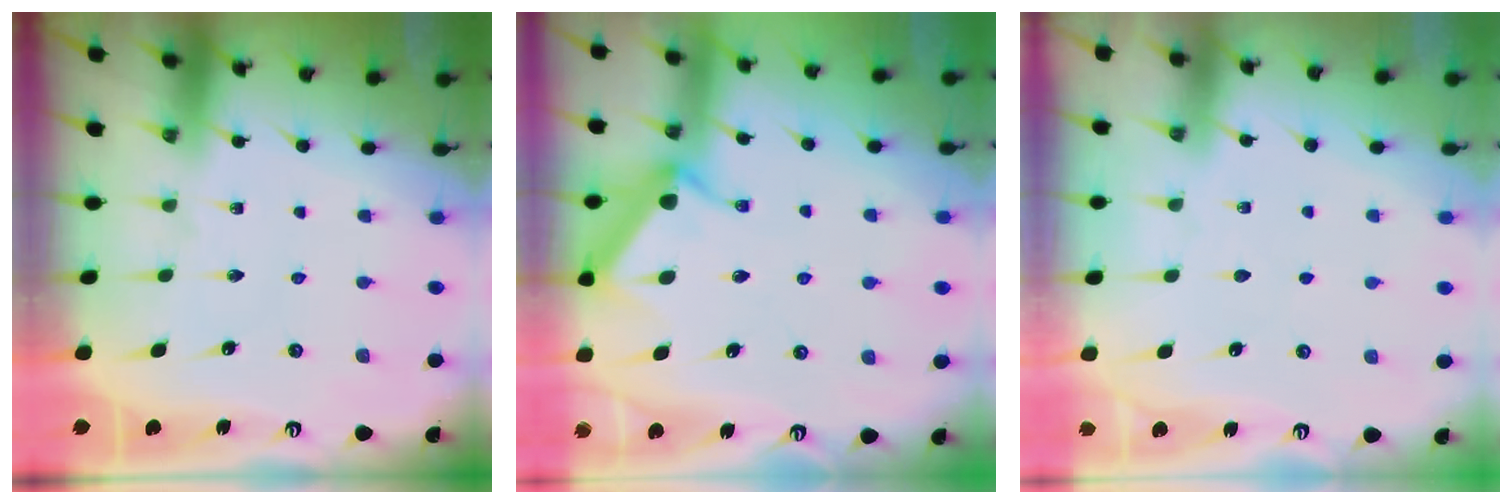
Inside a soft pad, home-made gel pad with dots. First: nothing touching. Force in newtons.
{"total": 10.5, "press": 10.5, "slide": 0.5}
{"total": 2.9, "press": 2.8, "slide": 0.4}